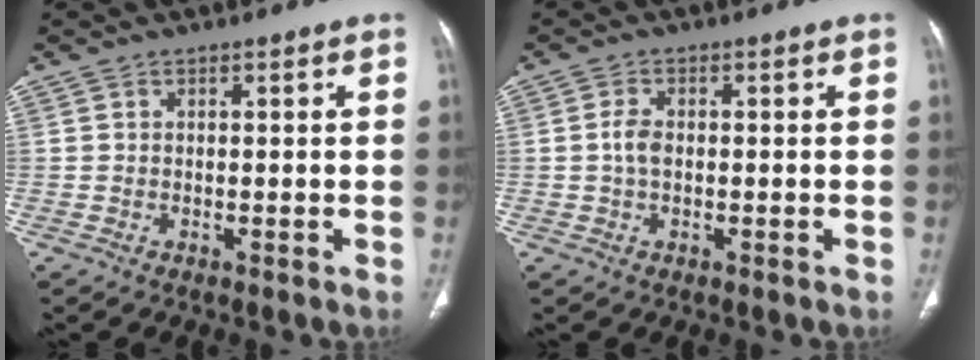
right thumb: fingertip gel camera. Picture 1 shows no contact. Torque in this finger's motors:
{"motor_torque": [0.44, 0.78, 0.42, -0.78, 0.20]}